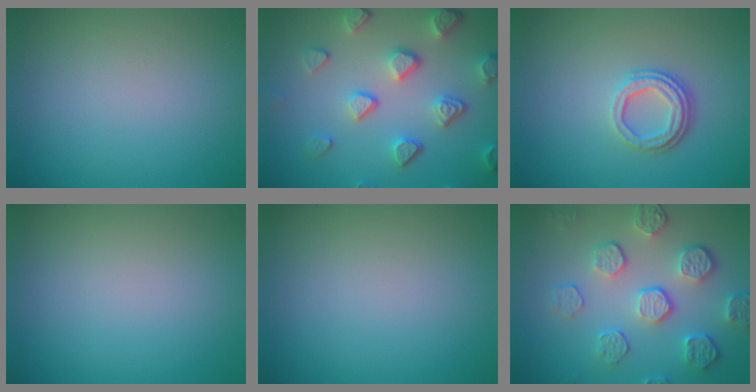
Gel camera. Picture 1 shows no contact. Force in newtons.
{"total": 5.0, "press": 4.0, "slide": 2.9}
{"total": 3.3, "press": 2.4, "slide": 2.3}
{"total": 0.0}
{"total": 0.0}
{"total": 5.6, "press": 4.1, "slide": 3.9}